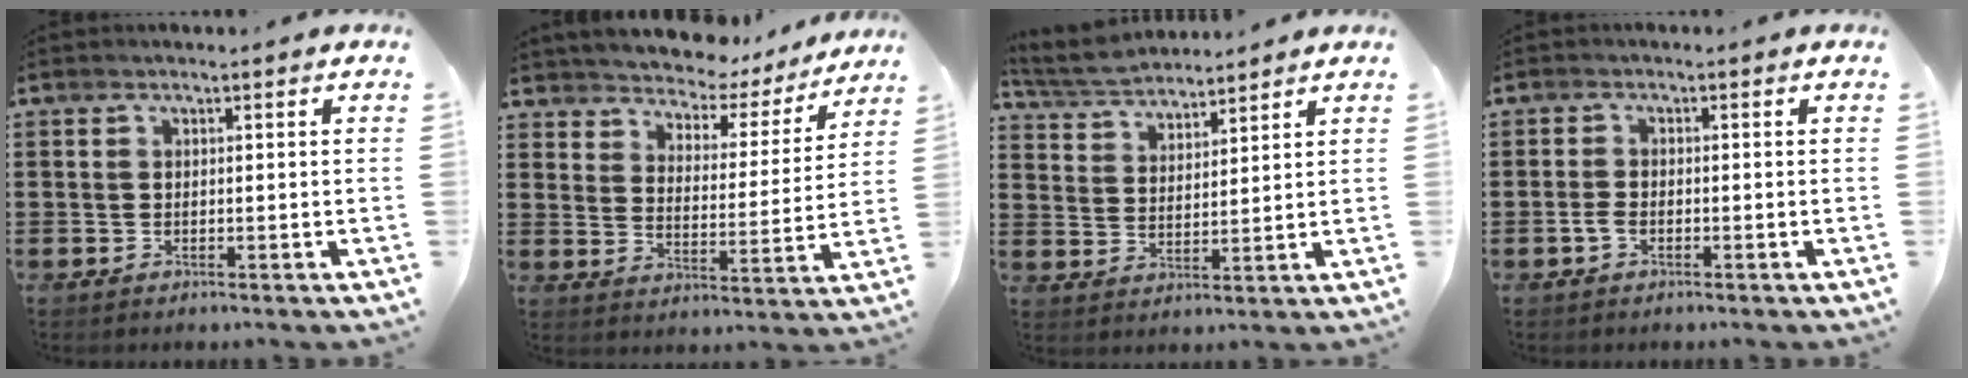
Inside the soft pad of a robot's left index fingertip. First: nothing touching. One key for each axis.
{"total": 4.6, "fx": 4.5, "fy": 1.2, "fz": 0.1, "tx": -0.031, "ty": -0.037, "tz": 0.071}
{"total": 4.8, "fx": 4.6, "fy": 0.9, "fz": 0.7, "tx": -0.035, "ty": -0.014, "tz": 0.085}
{"total": 1.7, "fx": -0.7, "fy": 0.9, "fz": 1.3, "tx": -0.041, "ty": -0.004, "tz": -0.018}